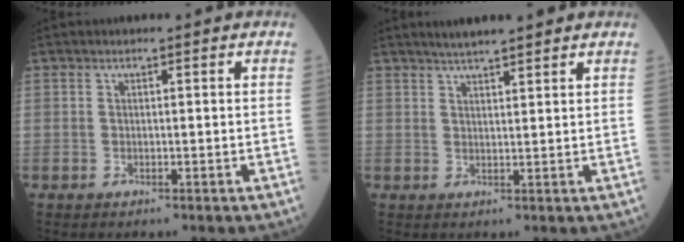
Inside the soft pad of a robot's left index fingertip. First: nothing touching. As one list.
[{"total": 5.6, "force": [4.9, 0.8, 2.7], "torque": [-0.044, 0.019, 0.084]}]